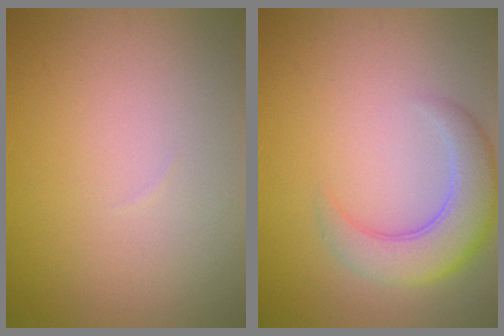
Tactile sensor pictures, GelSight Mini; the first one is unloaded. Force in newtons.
{"total": 4.7, "press": 4.7, "slide": 0.3}